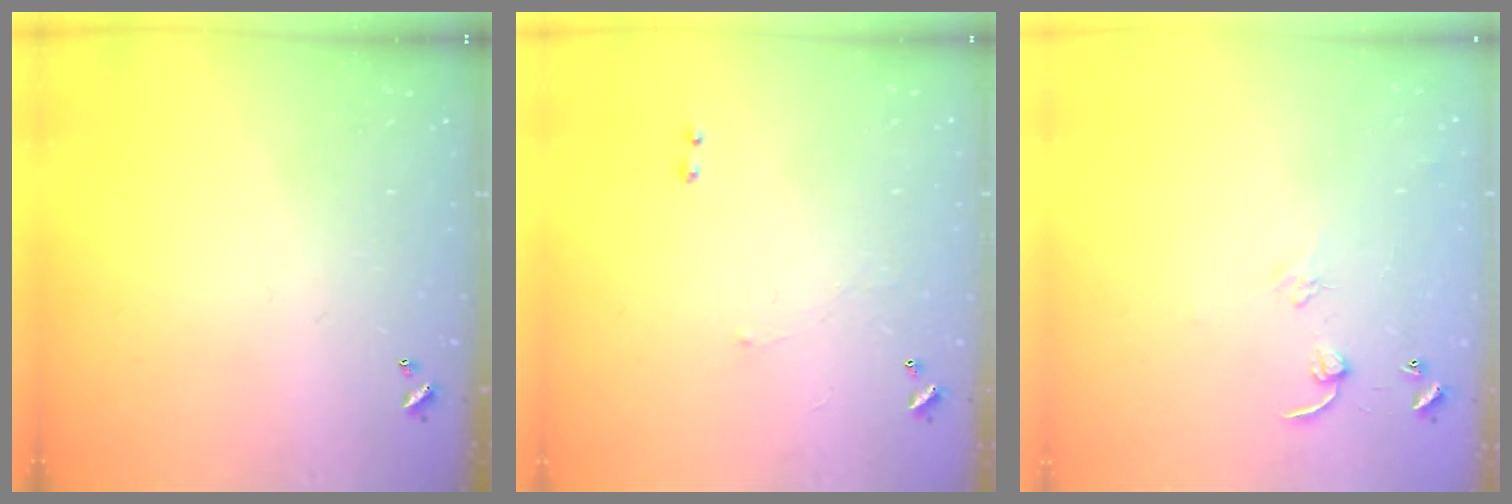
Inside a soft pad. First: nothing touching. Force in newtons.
{"total": 1.2, "press": 1.0, "slide": 0.6}
{"total": 5.2, "press": 5.1, "slide": 0.6}